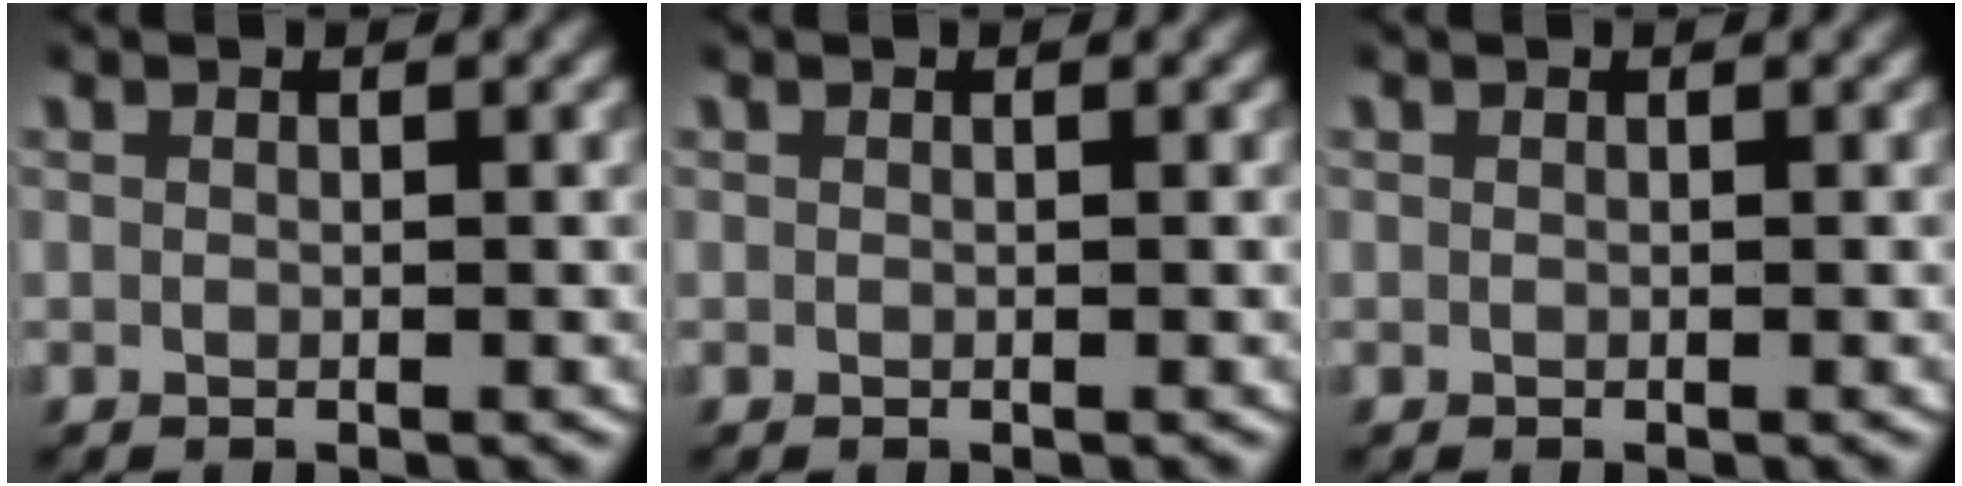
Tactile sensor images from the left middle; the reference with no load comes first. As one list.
[{"total": 0.0}, {"total": 0.0}]